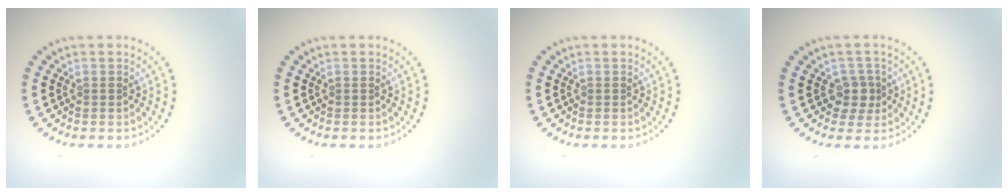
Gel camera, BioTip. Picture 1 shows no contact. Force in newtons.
{"total": 0.0}
{"total": 0.0}
{"total": 2.1, "press": 1.7, "slide": 1.3}